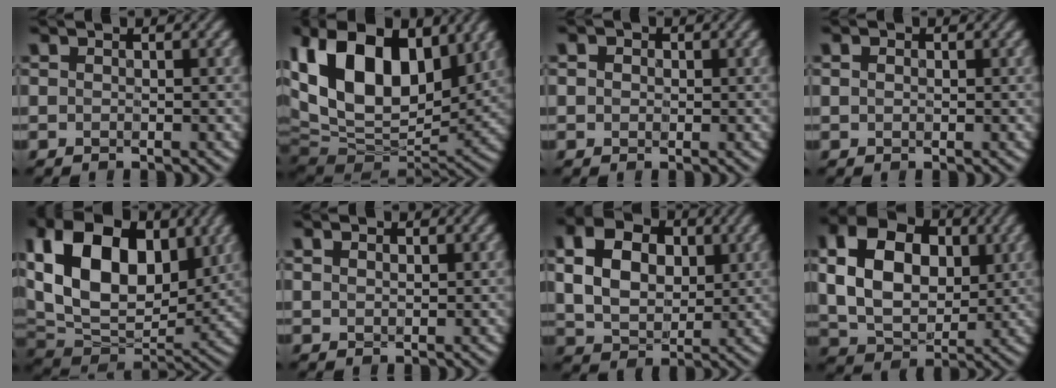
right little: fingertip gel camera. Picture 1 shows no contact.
{"total": 16.4, "force": [4.9, 10.1, 11.9], "torque": [-0.230, 0.015, 0.086]}
{"total": 1.8, "force": [0.5, 1.5, 0.8], "torque": [-0.023, 0.008, 0.002]}
{"total": 0.5, "force": [-0.1, 0.5, 0.2], "torque": [-0.008, -0.001, 0.002]}
{"total": 14.9, "force": [3.9, 9.9, 10.5], "torque": [-0.199, 0.020, 0.071]}
{"total": 1.0, "force": [0.5, 0.6, 0.6], "torque": [-0.012, 0.001, 0.014]}
{"total": 7.4, "force": [1.3, 5.3, 5.0], "torque": [-0.115, 0.009, 0.018]}
{"total": 10.3, "force": [1.7, 7.1, 7.3], "torque": [-0.151, 0.006, 0.016]}